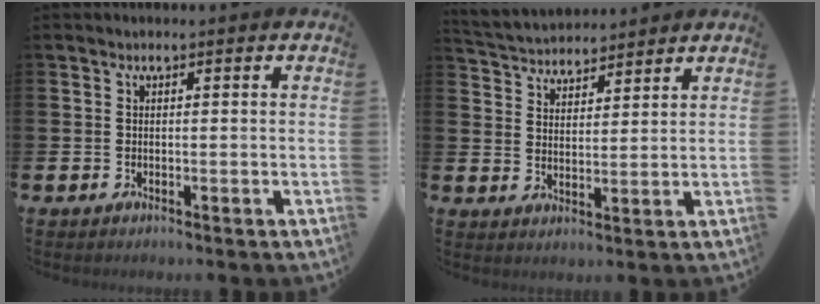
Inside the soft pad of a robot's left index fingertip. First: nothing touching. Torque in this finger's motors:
{"motor_torque": [0.17, -0.18, 0.15, 0.05]}